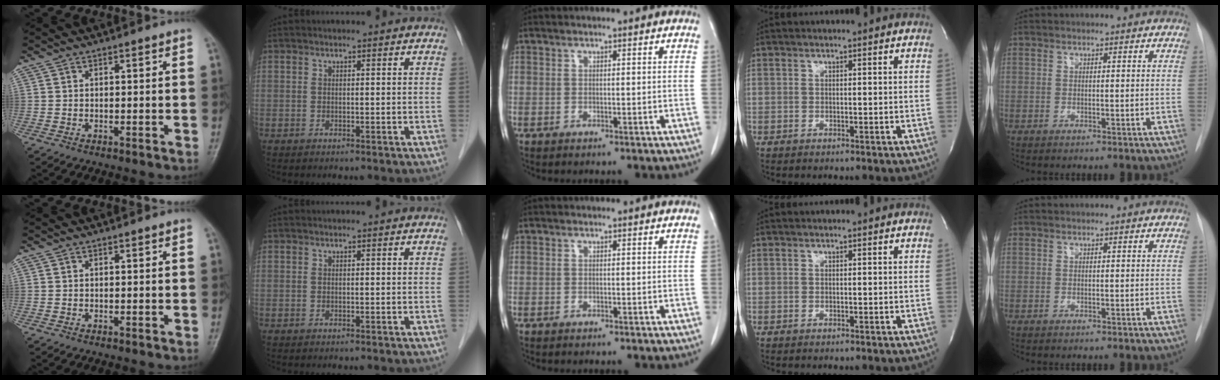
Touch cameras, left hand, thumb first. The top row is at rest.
{}